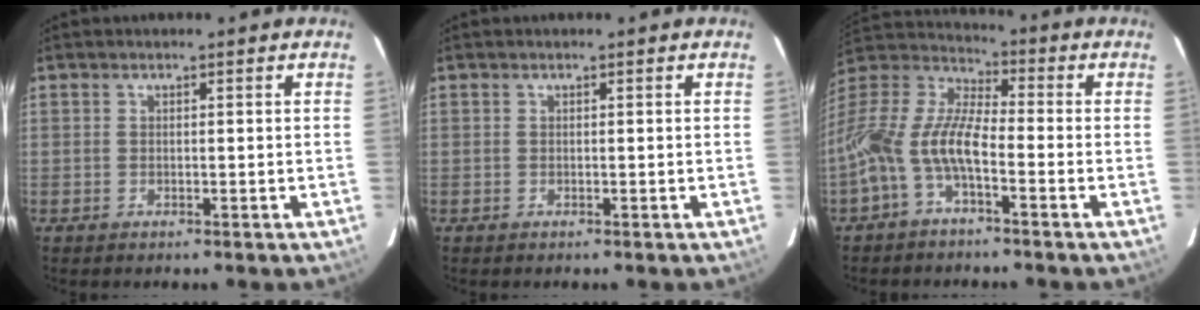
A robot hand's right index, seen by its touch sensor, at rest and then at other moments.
{"total": 0.0}
{"total": 13.2, "force": [-5.1, 5.0, 11.1], "torque": [-0.229, 0.003, -0.109]}